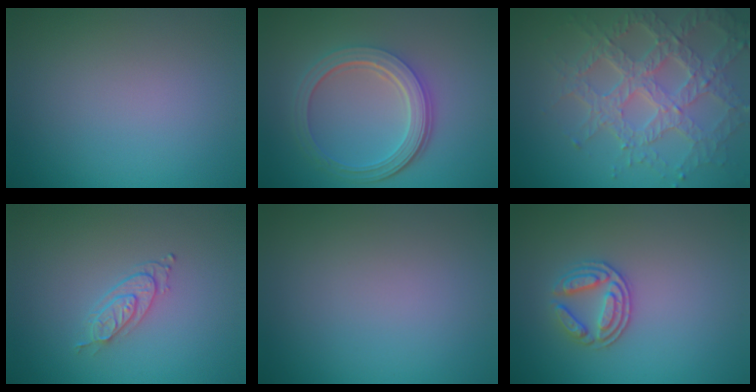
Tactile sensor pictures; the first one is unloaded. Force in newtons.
{"total": 5.4, "press": 3.9, "slide": 3.7}
{"total": 6.8, "press": 5.3, "slide": 4.3}
{"total": 2.0, "press": 1.4, "slide": 1.4}
{"total": 0.0}
{"total": 2.9, "press": 2.6, "slide": 1.1}